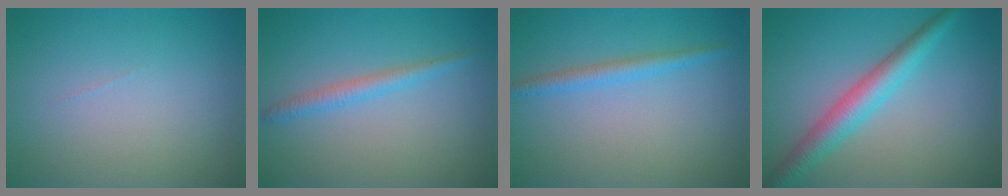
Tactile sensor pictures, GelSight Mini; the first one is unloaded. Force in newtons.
{"total": 1.8, "press": 1.8, "slide": 0.1}
{"total": 1.9, "press": 1.9, "slide": 0.1}
{"total": 4.2, "press": 4.2, "slide": 0.1}